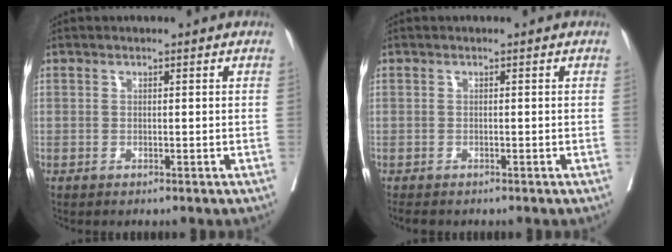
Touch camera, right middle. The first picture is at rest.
{"total": 2.3, "force": [-2.0, 0.9, 0.9], "torque": [-0.016, -0.007, -0.028]}